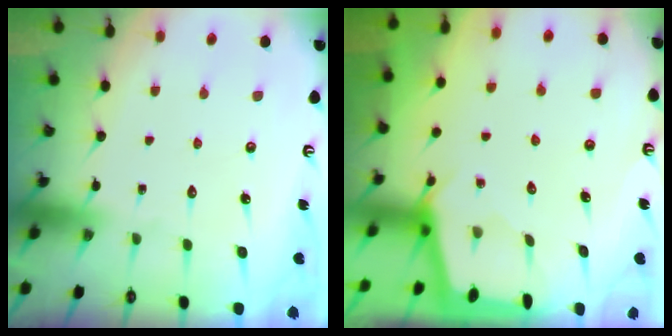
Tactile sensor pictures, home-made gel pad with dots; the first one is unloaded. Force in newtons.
{"total": 2.2, "press": 2.2, "slide": 0.3}